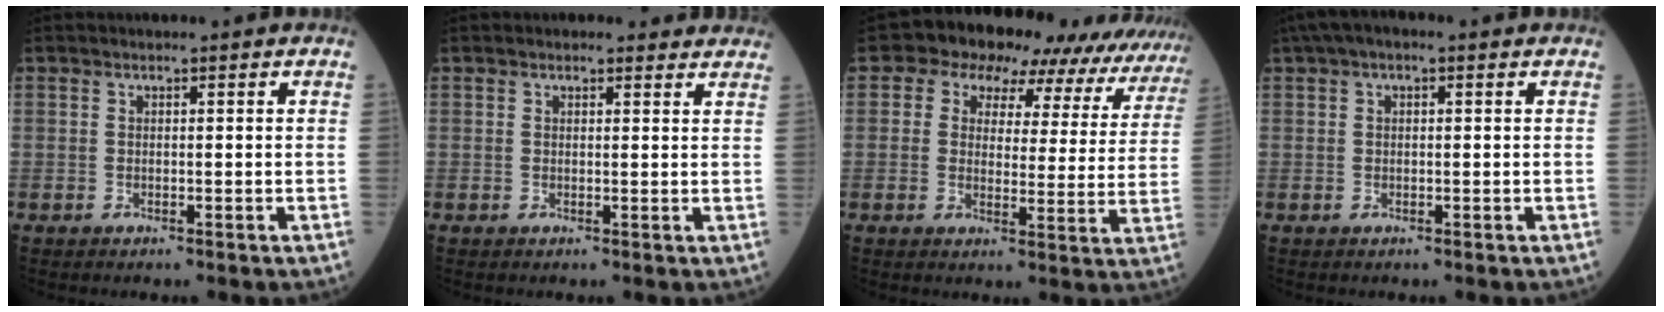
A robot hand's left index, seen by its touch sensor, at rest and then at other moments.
{"total": 3.2, "force": [3.0, 1.1, 0.3], "torque": [0.000, 0.001, 0.021]}
{"total": 17.3, "force": [14.5, 7.8, 5.0], "torque": [-0.042, 0.013, 0.136]}
{"total": 4.1, "force": [2.2, 1.7, 3.0], "torque": [-0.063, 0.036, 0.035]}